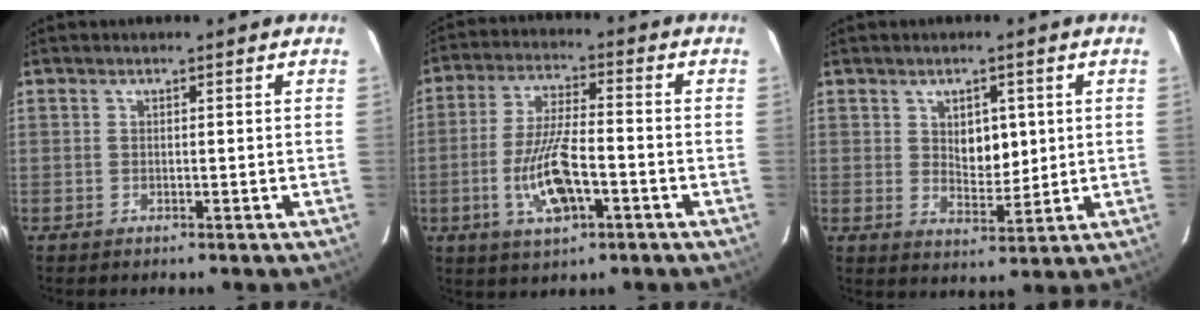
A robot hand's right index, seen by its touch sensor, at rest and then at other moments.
{"total": 10.1, "force": [-3.3, 2.7, 9.2], "torque": [-0.186, -0.004, -0.057]}
{"total": 5.3, "force": [1.3, 2.9, 4.2], "torque": [-0.062, -0.001, 0.029]}